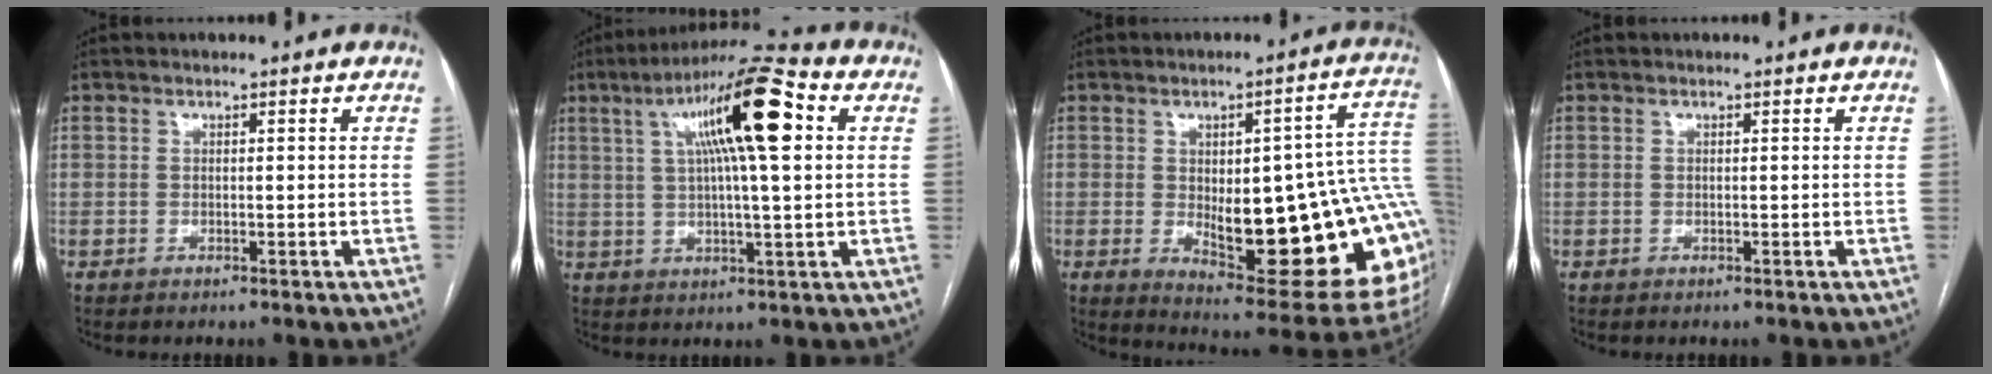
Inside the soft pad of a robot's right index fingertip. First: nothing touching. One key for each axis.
{"total": 15.5, "fx": 4.6, "fy": 1.8, "fz": 14.7, "tx": -0.246, "ty": 0.033, "tz": 0.070}
{"total": 25.8, "fx": -1.1, "fy": 7.1, "fz": 24.8, "tx": -0.237, "ty": 0.017, "tz": 0.009}
{"total": 0.0}